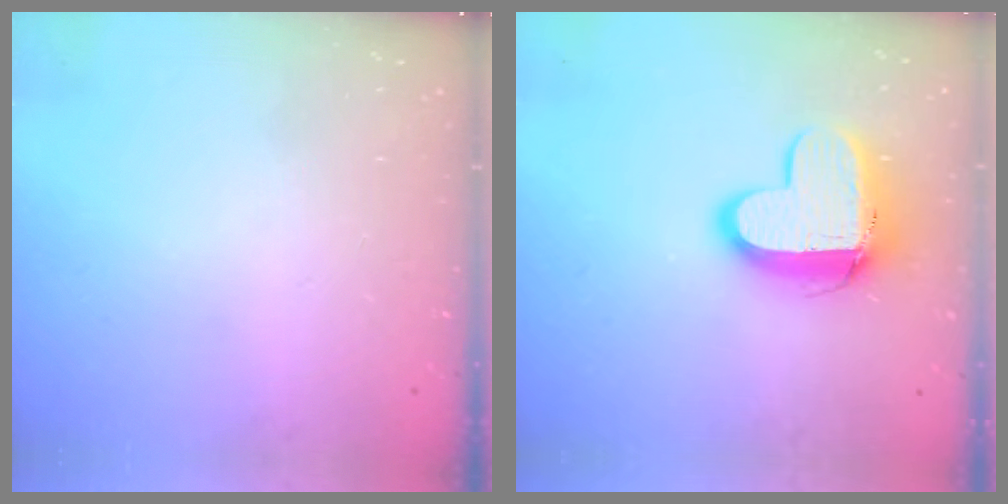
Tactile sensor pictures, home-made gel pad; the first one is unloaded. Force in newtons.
{"total": 12.1, "press": 12.0, "slide": 1.2}